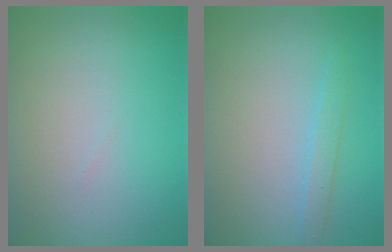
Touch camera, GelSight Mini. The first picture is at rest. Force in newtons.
{"total": 1.3, "press": 1.3, "slide": 0.1}